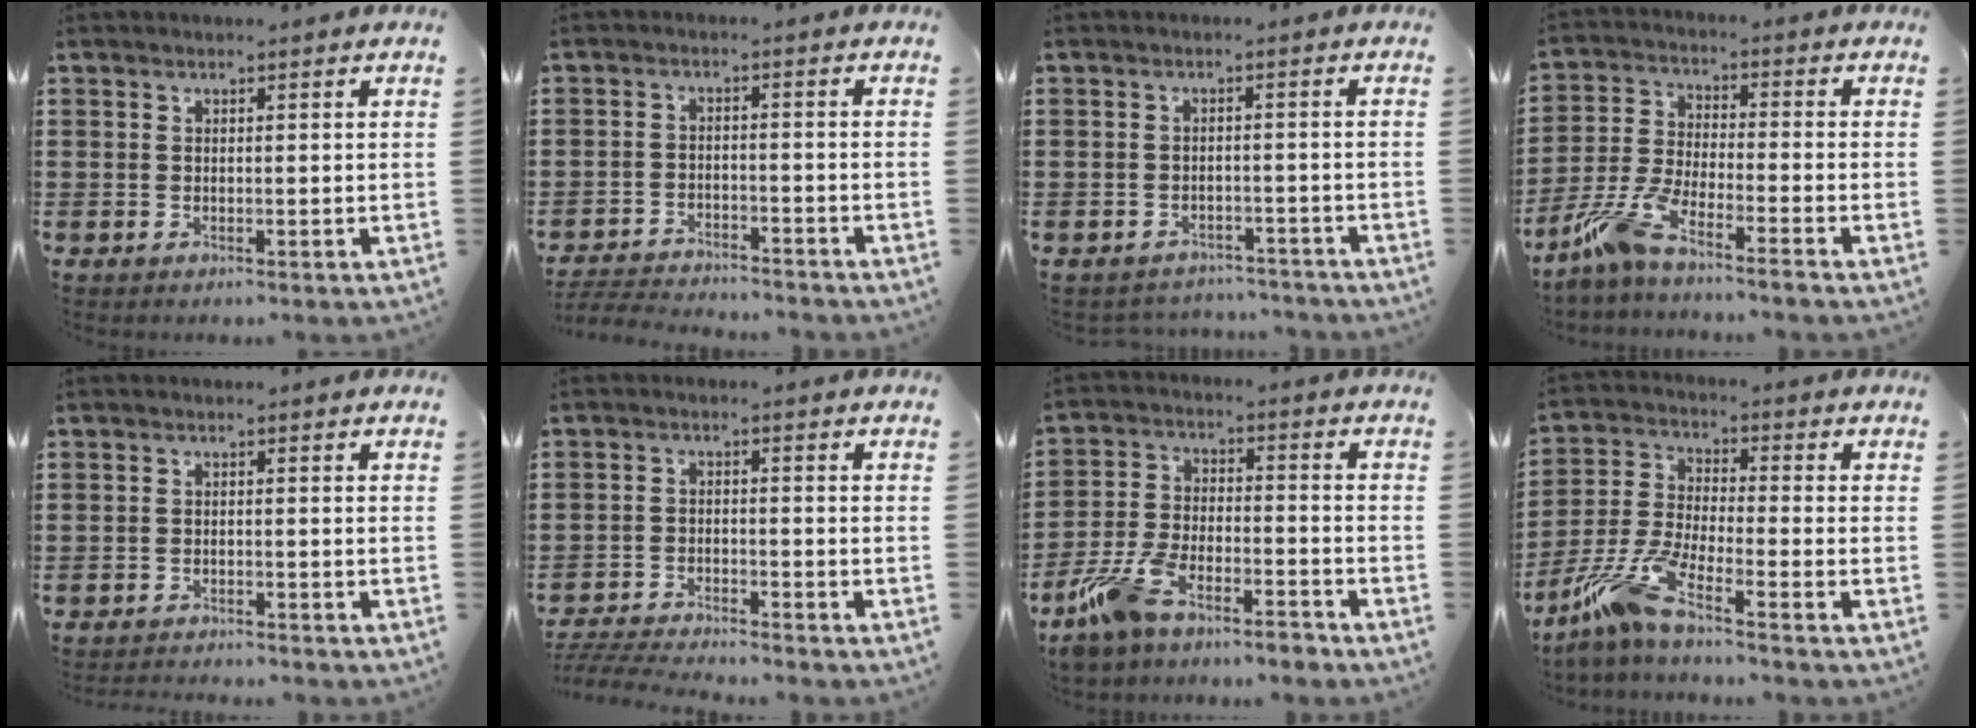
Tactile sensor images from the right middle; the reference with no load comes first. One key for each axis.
{"total": 3.6, "fx": -3.6, "fy": 0.3, "fz": 0.3, "tx": -0.015, "ty": -0.001, "tz": -0.080}
{"total": 2.3, "fx": -2.3, "fy": 0.4, "fz": -0.1, "tx": -0.006, "ty": -0.001, "tz": -0.050}
{"total": 7.2, "fx": -5.8, "fy": 0.4, "fz": 4.3, "tx": -0.115, "ty": -0.021, "tz": -0.118}
{"total": 1.6, "fx": -1.6, "fy": 0.0, "fz": 0.0, "tx": -0.005, "ty": 0.001, "tz": -0.033}
{"total": 4.3, "fx": -4.2, "fy": 0.0, "fz": 0.9, "tx": -0.030, "ty": -0.008, "tz": -0.091}
{"total": 8.2, "fx": -7.2, "fy": 1.4, "fz": 3.8, "tx": -0.096, "ty": 0.006, "tz": -0.144}
{"total": 8.7, "fx": -6.1, "fy": 0.8, "fz": 6.1, "tx": -0.153, "ty": -0.020, "tz": -0.125}